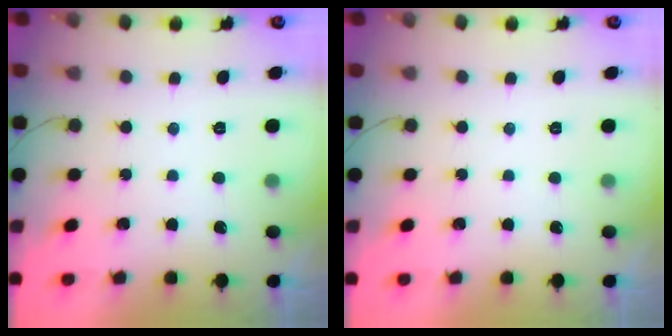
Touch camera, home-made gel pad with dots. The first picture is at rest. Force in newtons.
{"total": 0.0}